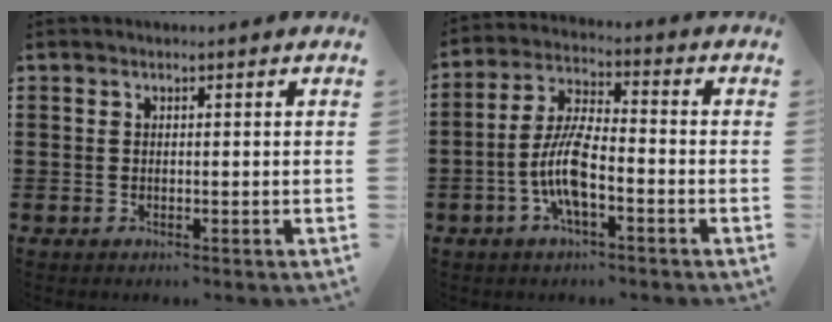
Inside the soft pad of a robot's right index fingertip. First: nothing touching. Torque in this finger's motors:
{"motor_torque": [2.14, 0.00, 0.43, 0.21]}